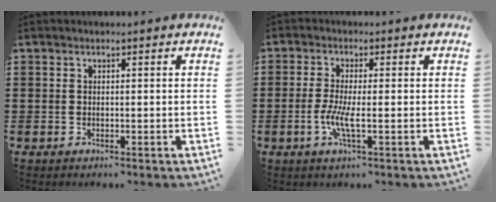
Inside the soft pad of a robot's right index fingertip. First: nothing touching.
{"total": 4.5, "force": [-1.2, 0.7, 4.2], "torque": [-0.094, -0.008, -0.028]}